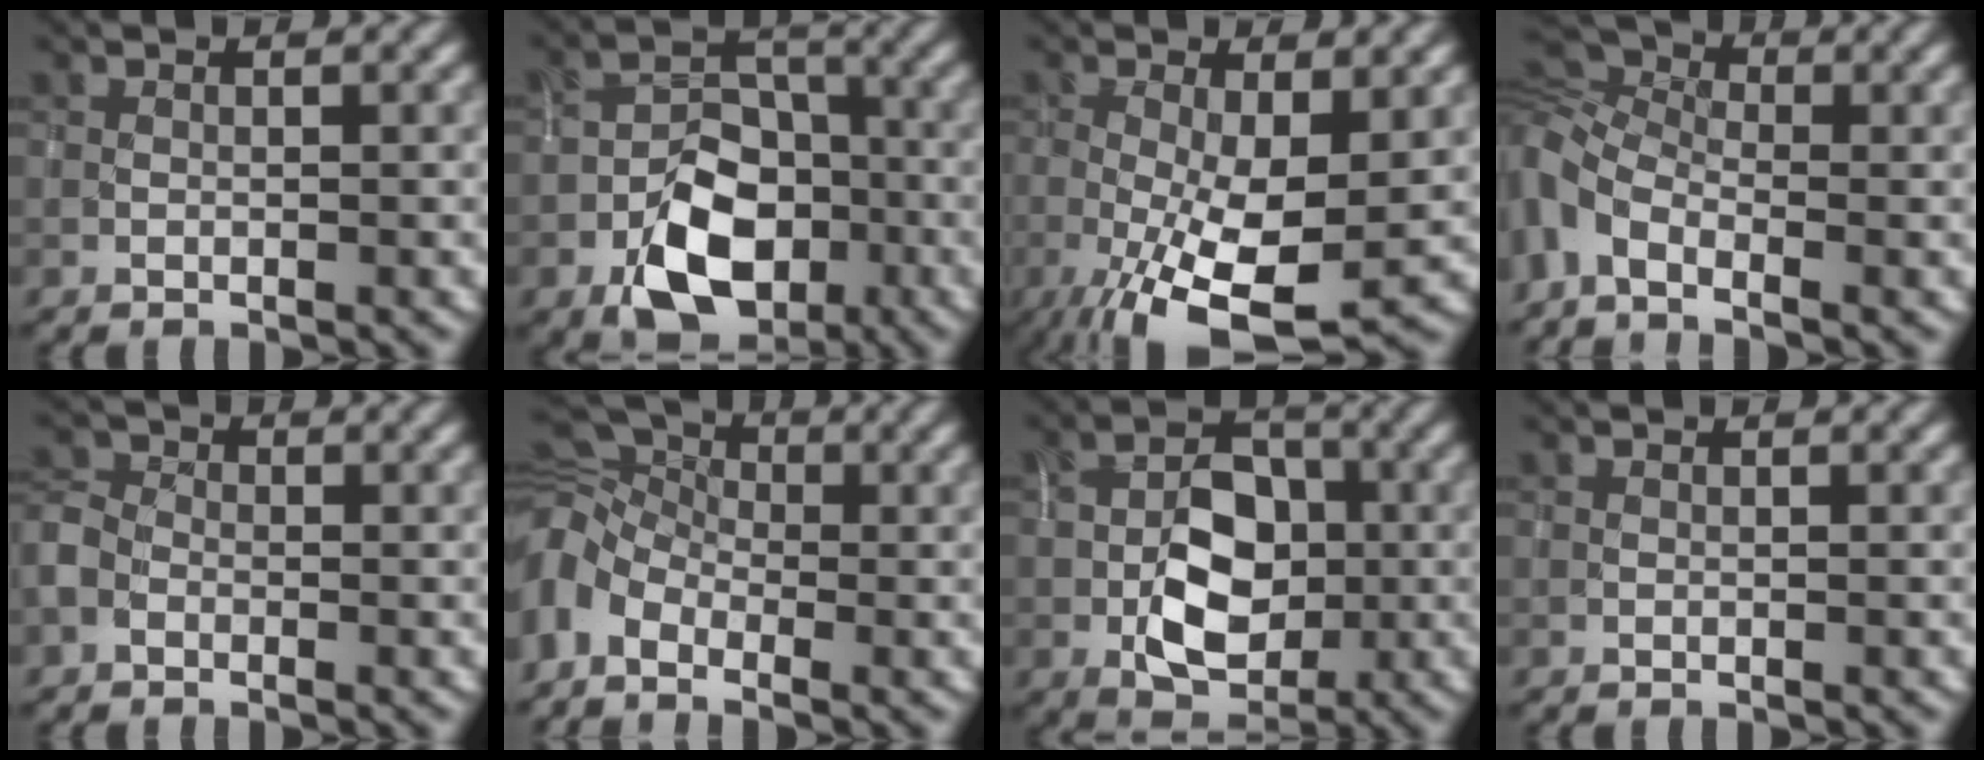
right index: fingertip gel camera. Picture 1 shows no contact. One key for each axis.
{"total": 8.0, "fx": -3.8, "fy": 5.0, "fz": 5.0, "tx": -0.075, "ty": -0.004, "tz": -0.066}
{"total": 9.1, "fx": -2.4, "fy": 3.1, "fz": 8.2, "tx": -0.152, "ty": -0.020, "tz": -0.035}
{"total": 6.3, "fx": -1.5, "fy": 3.7, "fz": 4.9, "tx": -0.124, "ty": 0.003, "tz": -0.052}
{"total": 3.0, "fx": -1.3, "fy": 2.3, "fz": 1.4, "tx": -0.025, "ty": 0.006, "tz": -0.035}
{"total": 7.4, "fx": -1.0, "fy": 5.3, "fz": 5.1, "tx": -0.101, "ty": 0.010, "tz": -0.020}
{"total": 7.5, "fx": -1.4, "fy": 4.9, "fz": 5.5, "tx": -0.090, "ty": -0.002, "tz": -0.024}
{"total": 0.0}